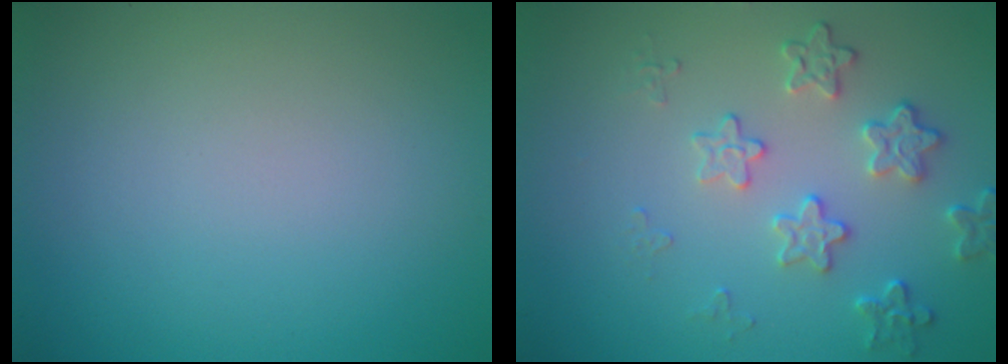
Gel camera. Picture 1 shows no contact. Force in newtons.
{"total": 2.9, "press": 2.3, "slide": 1.8}